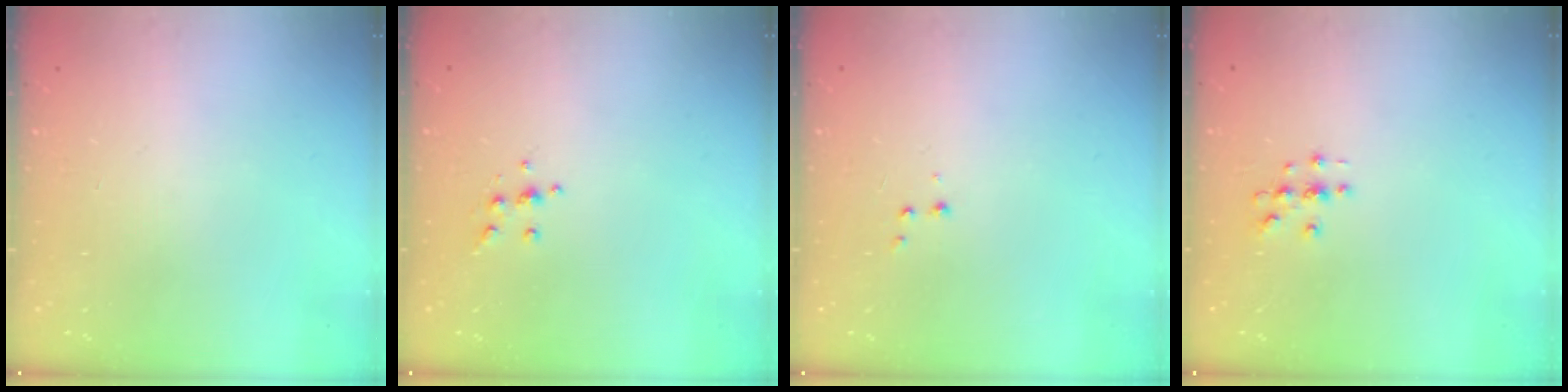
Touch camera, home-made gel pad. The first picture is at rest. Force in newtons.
{"total": 4.3, "press": 4.2, "slide": 1.1}
{"total": 2.6, "press": 2.5, "slide": 0.6}
{"total": 3.1, "press": 3.1, "slide": 0.3}